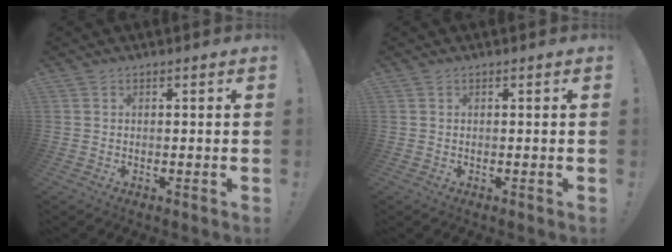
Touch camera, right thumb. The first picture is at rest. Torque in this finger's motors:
{"motor_torque": [0.00, 0.00, 0.06, -0.06, 0.00]}